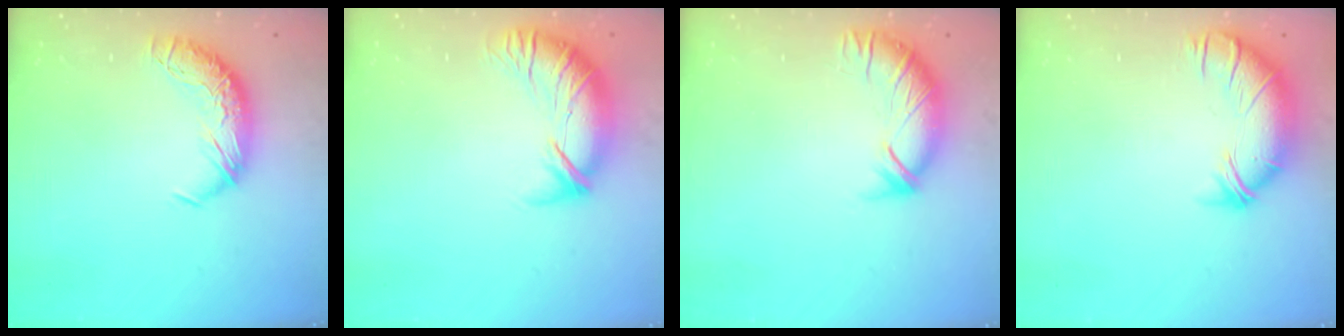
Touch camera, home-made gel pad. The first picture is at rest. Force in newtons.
{"total": 2.9, "press": 1.0, "slide": 2.7}
{"total": 2.9, "press": 2.6, "slide": 1.4}
{"total": 2.8, "press": 1.5, "slide": 2.3}